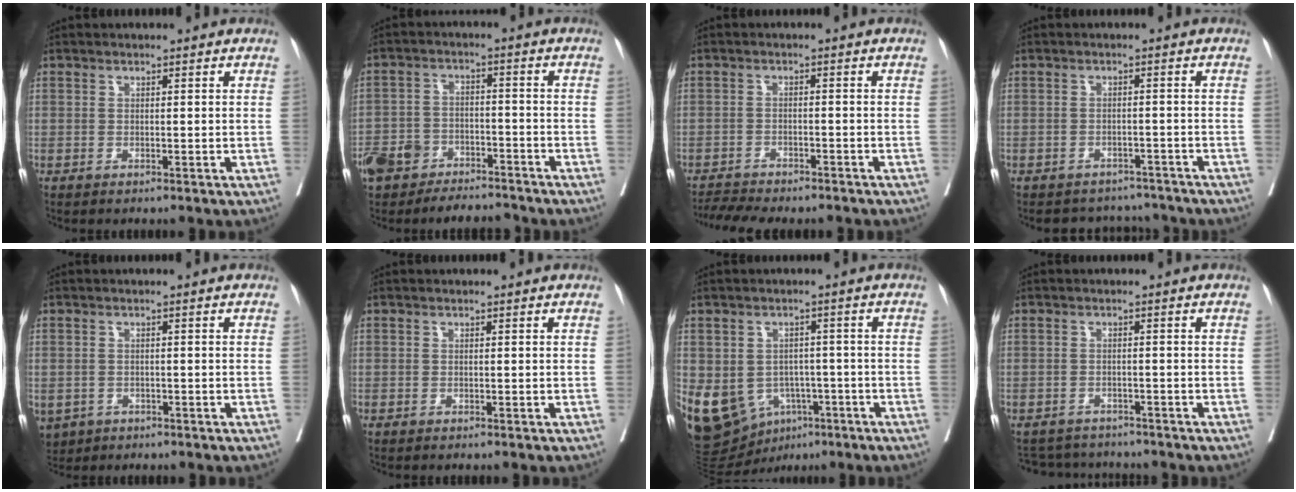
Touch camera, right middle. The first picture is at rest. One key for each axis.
{"total": 10.3, "fx": -8.3, "fy": 4.9, "fz": 3.7, "tx": -0.068, "ty": 0.014, "tz": -0.137}
{"total": 7.7, "fx": -7.2, "fy": 1.0, "fz": 2.4, "tx": -0.030, "ty": -0.002, "tz": -0.109}
{"total": 6.4, "fx": -6.0, "fy": 2.4, "fz": -0.1, "tx": 0.009, "ty": 0.015, "tz": -0.071}
{"total": 6.3, "fx": -3.2, "fy": 5.0, "fz": 2.0, "tx": -0.055, "ty": -0.001, "tz": -0.045}
{"total": 0.5, "fx": -0.5, "fy": 0.0, "fz": 0.2, "tx": 0.000, "ty": -0.001, "tz": -0.010}
{"total": 14.2, "fx": -5.9, "fy": 10.7, "fz": 7.2, "tx": -0.155, "ty": 0.014, "tz": -0.077}
{"total": 6.3, "fx": -6.2, "fy": 1.4, "fz": 0.4, "tx": -0.001, "ty": 0.008, "tz": -0.088}